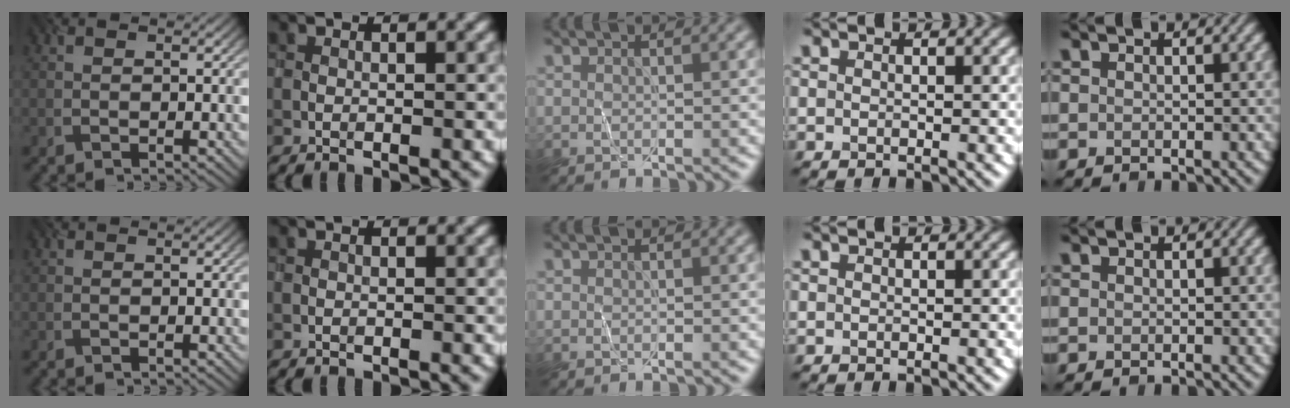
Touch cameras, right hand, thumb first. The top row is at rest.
{}